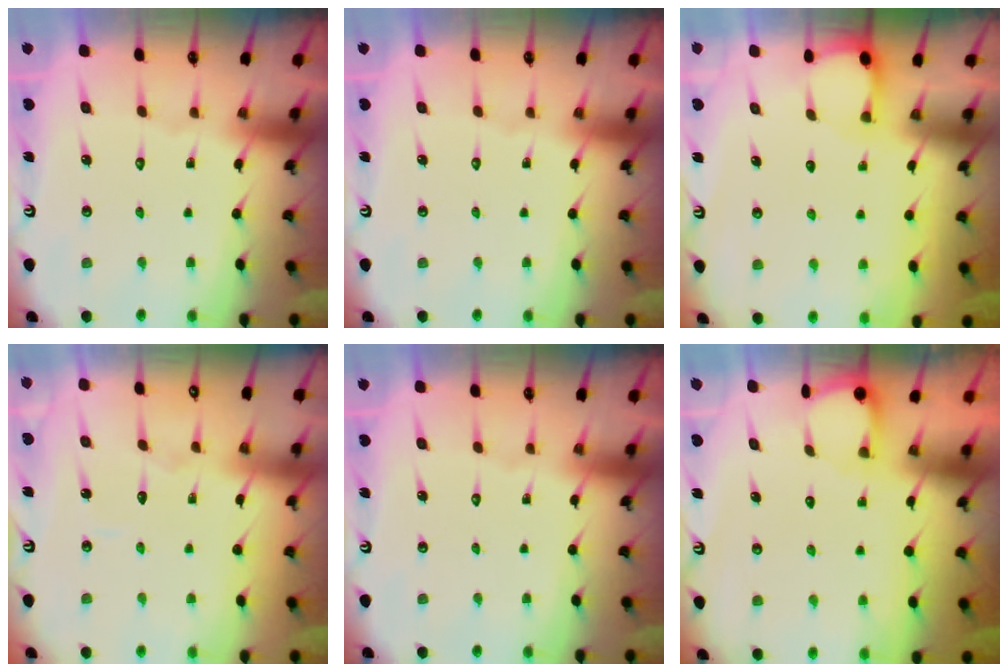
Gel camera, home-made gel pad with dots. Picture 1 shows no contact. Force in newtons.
{"total": 0.0}
{"total": 2.0, "press": 1.9, "slide": 0.3}
{"total": 3.6, "press": 3.6, "slide": 0.4}
{"total": 0.0}
{"total": 1.8, "press": 1.8, "slide": 0.1}